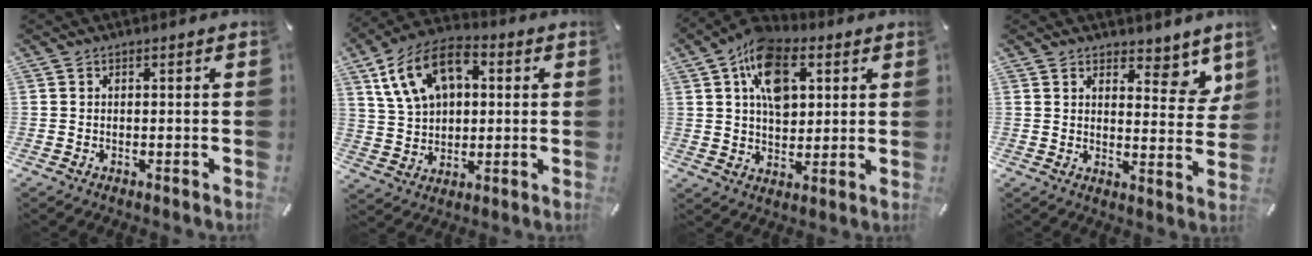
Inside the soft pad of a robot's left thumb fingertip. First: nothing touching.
{"total": 13.8, "force": [5.1, 9.7, 8.3], "torque": [-0.163, 0.004, 0.098]}
{"total": 13.7, "force": [4.9, 9.0, 9.1], "torque": [-0.144, 0.000, 0.091]}
{"total": 6.7, "force": [5.0, 3.7, 2.5], "torque": [-0.012, -0.045, 0.083]}